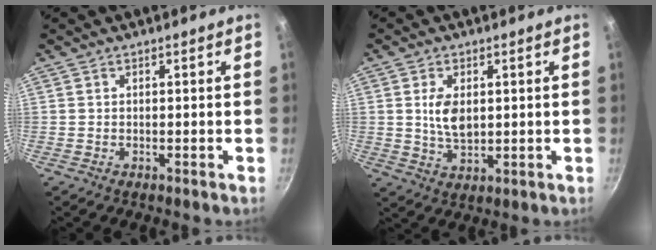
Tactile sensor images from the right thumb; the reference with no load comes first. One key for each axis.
{"total": 6.1, "fx": 1.1, "fy": 3.6, "fz": 4.8, "tx": -0.082, "ty": -0.013, "tz": 0.024}